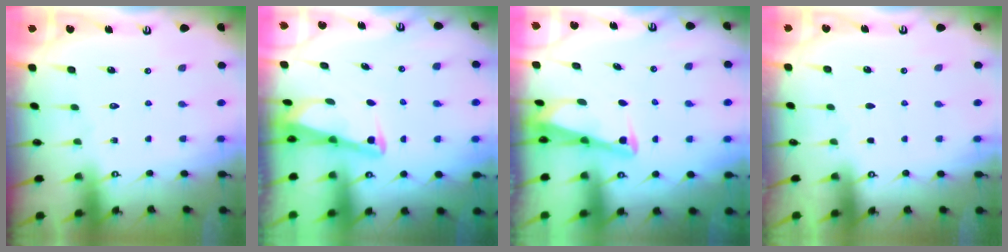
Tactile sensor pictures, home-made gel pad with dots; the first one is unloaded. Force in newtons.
{"total": 3.0, "press": 3.0, "slide": 0.3}
{"total": 2.8, "press": 2.8, "slide": 0.3}
{"total": 0.9, "press": 0.9, "slide": 0.1}